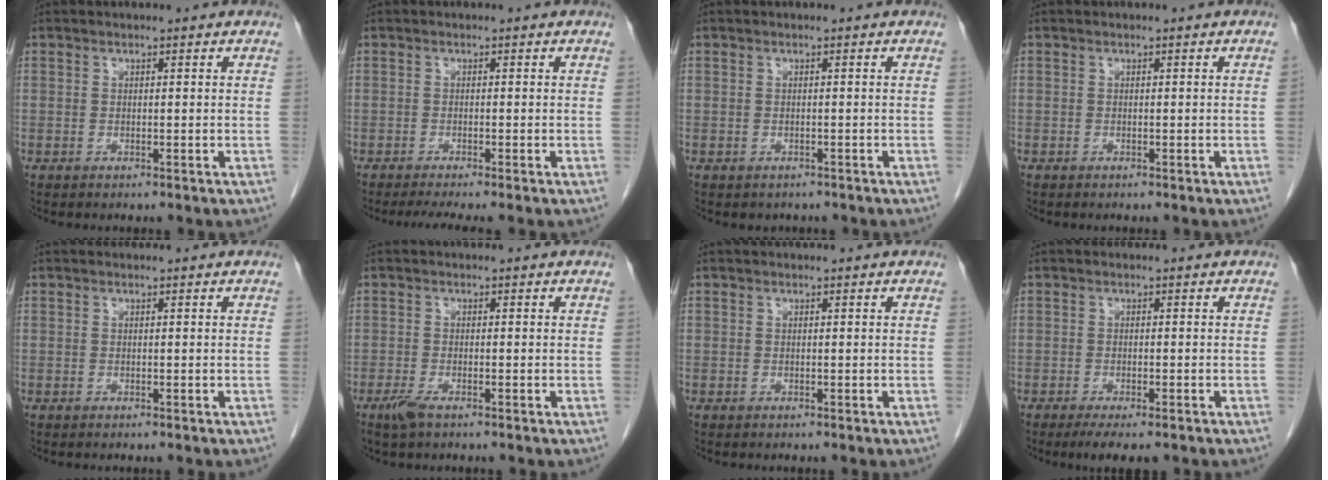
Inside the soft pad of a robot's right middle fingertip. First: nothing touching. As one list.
[{"total": 3.5, "force": [-2.8, -0.3, 2.1], "torque": [-0.028, -0.009, -0.047]}, {"total": 1.5, "force": [-1.2, 0.9, 0.1], "torque": [-0.005, 0.001, -0.014]}, {"total": 0.0}, {"total": 0.0}, {"total": 2.2, "force": [-1.5, 0.5, 1.5], "torque": [-0.037, -0.004, -0.029]}, {"total": 0.0}, {"total": 4.9, "force": [-3.6, 1.0, 3.2], "torque": [-0.041, -0.011, -0.052]}]